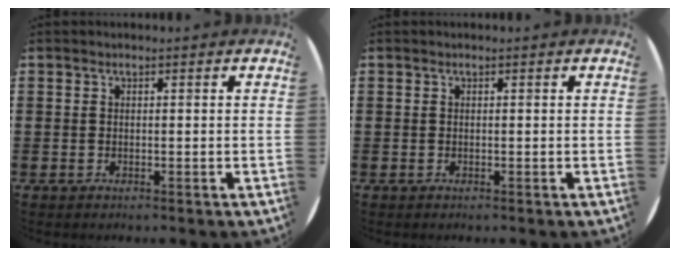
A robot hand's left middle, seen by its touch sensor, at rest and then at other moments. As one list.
[{"total": 0.0}]